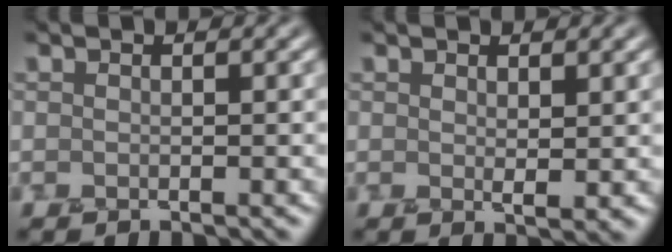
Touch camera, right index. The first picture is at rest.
{"total": 1.2, "force": [0.6, 0.3, 1.0], "torque": [-0.016, -0.005, 0.013]}